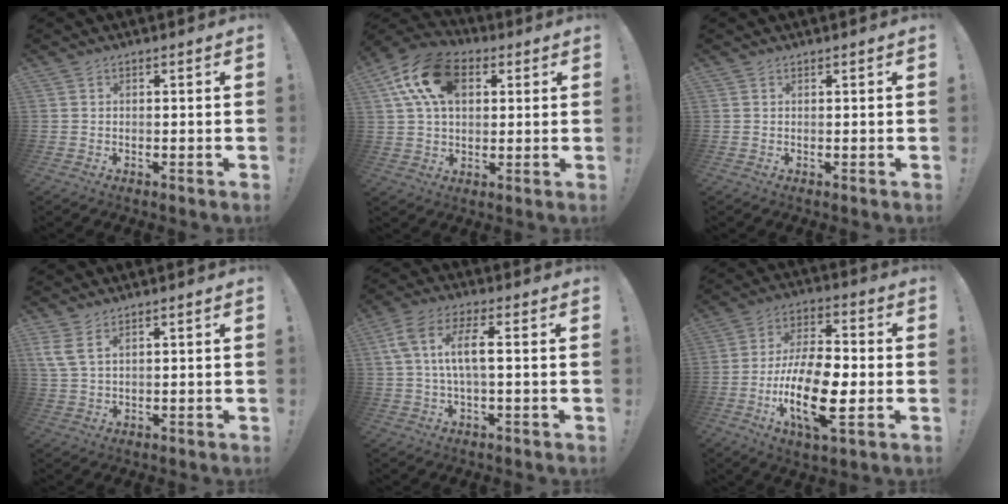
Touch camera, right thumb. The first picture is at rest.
{"total": 17.3, "force": [6.0, 11.4, 11.5], "torque": [-0.199, -0.005, 0.110]}
{"total": 0.0}
{"total": 4.7, "force": [2.7, 1.4, 3.6], "torque": [-0.073, -0.008, 0.054]}
{"total": 9.5, "force": [1.1, 3.0, 9.0], "torque": [-0.187, 0.000, 0.017]}
{"total": 18.7, "force": [-5.4, 7.5, 16.3], "torque": [-0.317, 0.013, -0.088]}